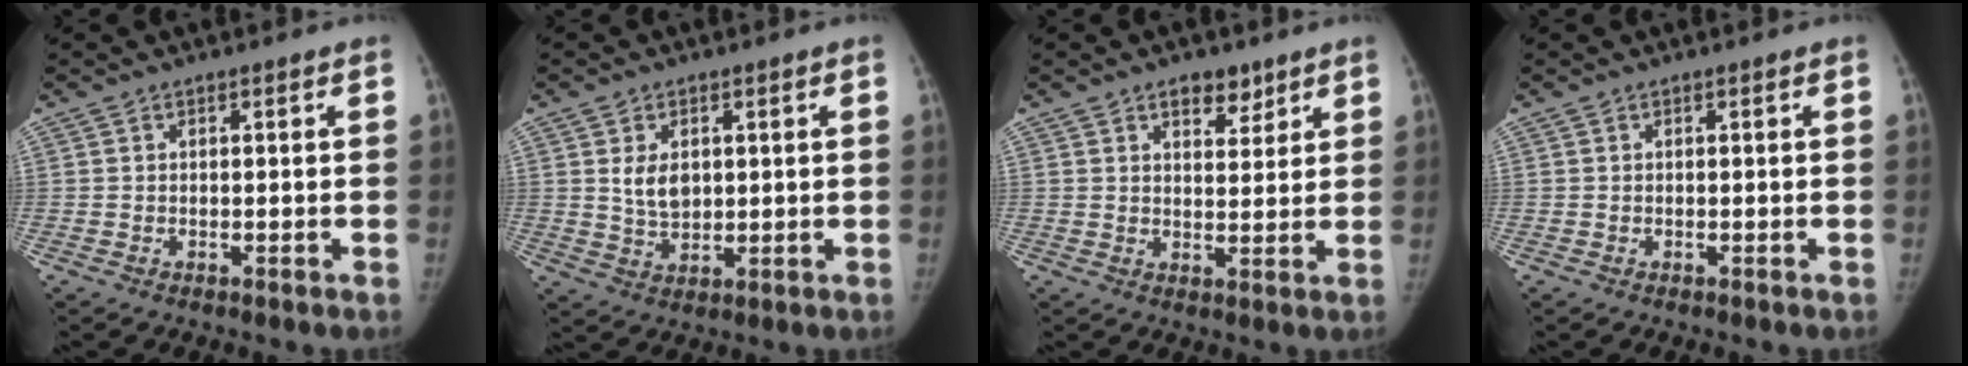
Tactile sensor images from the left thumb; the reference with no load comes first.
{"total": 5.3, "force": [1.3, 3.6, 3.7], "torque": [-0.047, -0.013, 0.031]}
{"total": 5.3, "force": [3.5, 2.9, 2.6], "torque": [-0.009, -0.020, 0.054]}
{"total": 0.0}